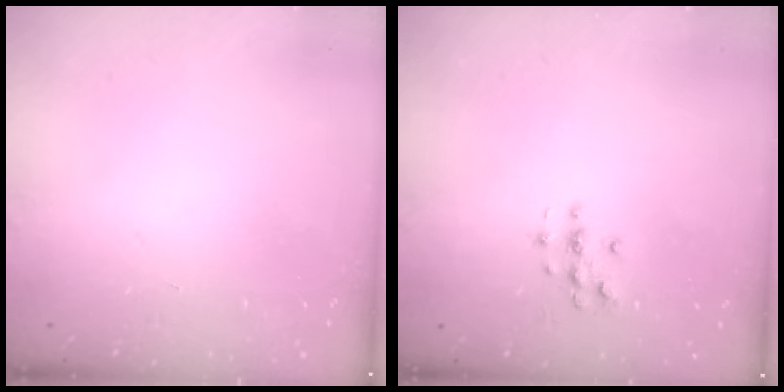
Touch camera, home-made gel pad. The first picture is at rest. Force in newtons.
{"total": 2.9, "press": 2.9, "slide": 0.3}